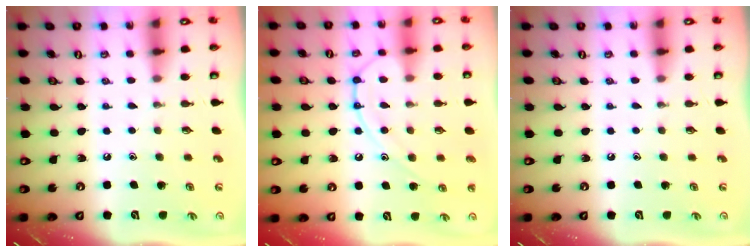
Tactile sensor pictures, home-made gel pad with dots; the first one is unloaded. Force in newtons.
{"total": 13.5, "press": 13.4, "slide": 1.3}
{"total": 0.0}